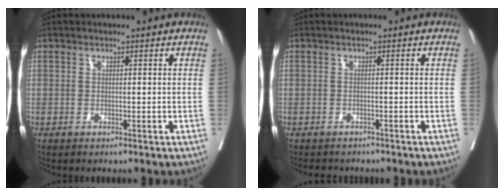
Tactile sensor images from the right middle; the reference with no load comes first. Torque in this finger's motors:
{"motor_torque": [0.35, -0.29, -0.02, 0.00]}